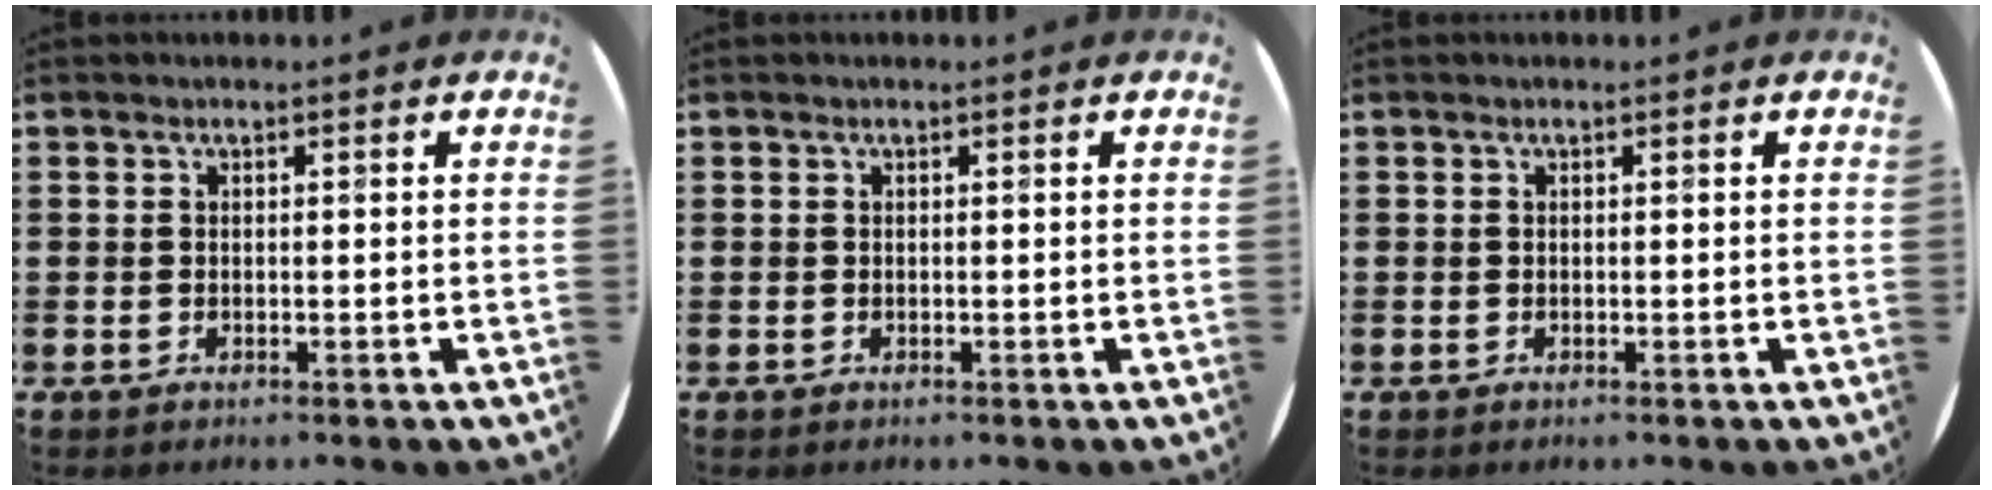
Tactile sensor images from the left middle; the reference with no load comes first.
{"total": 0.0}
{"total": 0.0}